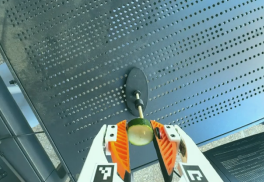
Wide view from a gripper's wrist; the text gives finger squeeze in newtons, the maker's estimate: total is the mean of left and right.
{"total": 11.9, "left": 11.3, "right": 12.4}